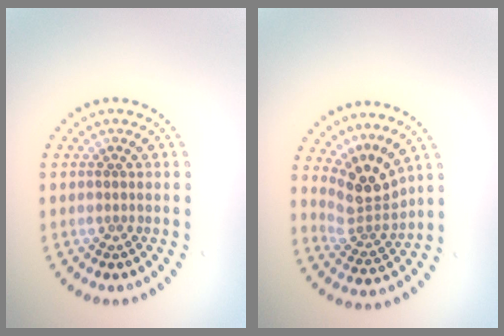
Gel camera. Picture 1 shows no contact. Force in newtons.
{"total": 3.8, "press": 2.6, "slide": 2.8}